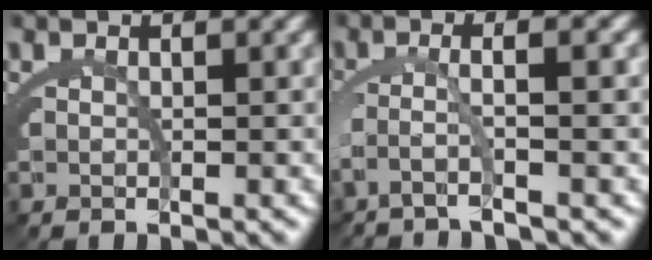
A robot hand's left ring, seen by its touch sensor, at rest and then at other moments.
{"total": 3.2, "force": [-1.4, 0.0, 2.8], "torque": [-0.059, -0.006, -0.021]}